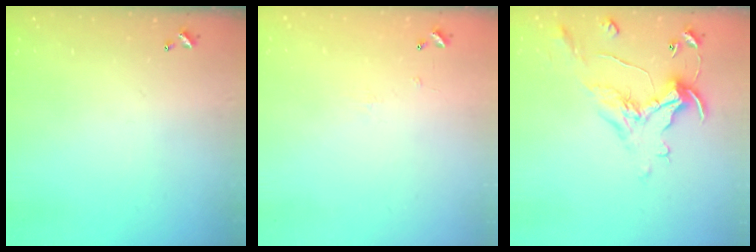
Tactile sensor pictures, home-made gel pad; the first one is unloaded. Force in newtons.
{"total": 5.4, "press": 5.3, "slide": 0.6}
{"total": 1.7, "press": 1.2, "slide": 1.1}